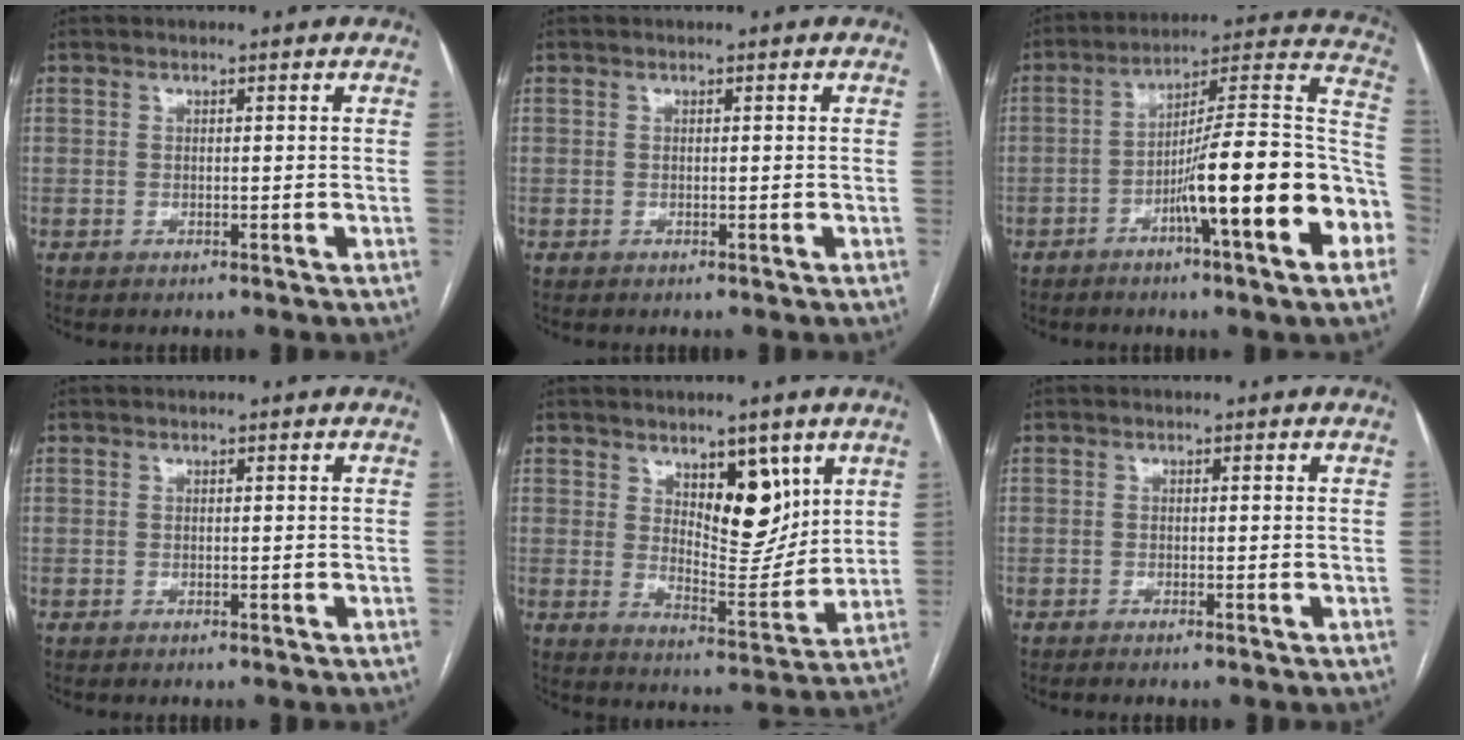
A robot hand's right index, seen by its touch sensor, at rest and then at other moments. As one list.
[{"total": 0.0}, {"total": 20.3, "force": [-7.1, 1.4, 18.9], "torque": [-0.218, 0.021, -0.106]}, {"total": 0.0}, {"total": 9.7, "force": [4.8, 4.0, 7.4], "torque": [-0.111, -0.010, 0.086]}, {"total": 0.9, "force": [-0.7, -0.2, 0.6], "torque": [-0.012, 0.000, -0.013]}]